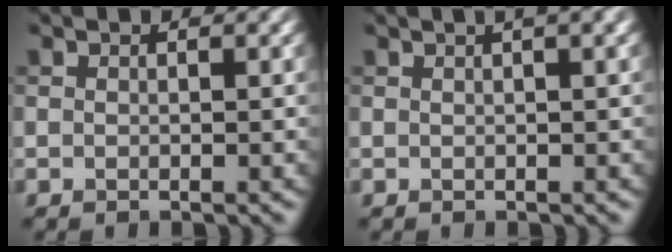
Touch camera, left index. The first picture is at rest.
{"total": 2.6, "force": [1.4, 0.7, 2.1], "torque": [-0.022, 0.006, 0.012]}